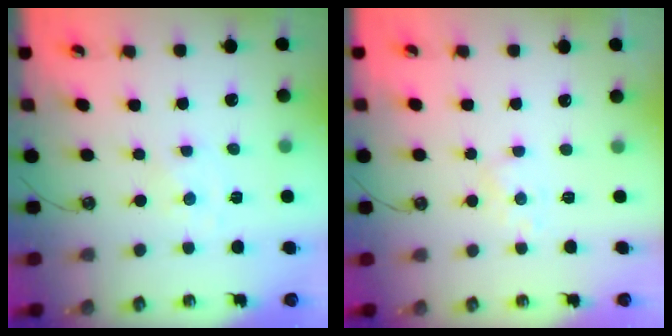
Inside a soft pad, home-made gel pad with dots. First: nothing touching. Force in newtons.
{"total": 5.5, "press": 5.5, "slide": 0.8}